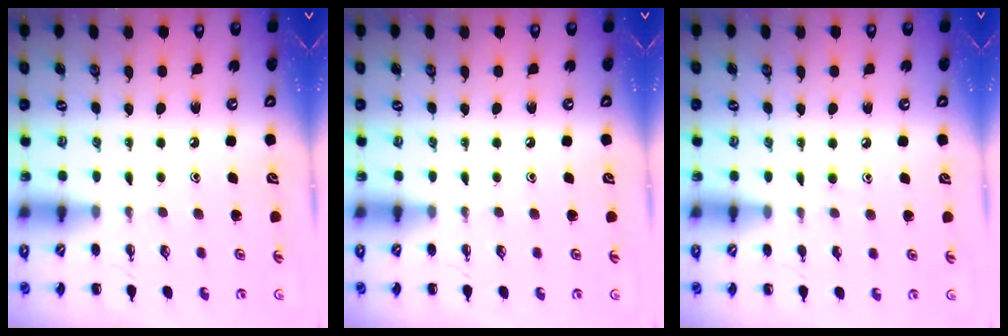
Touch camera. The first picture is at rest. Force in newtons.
{"total": 0.0}
{"total": 5.7, "press": 5.4, "slide": 1.9}